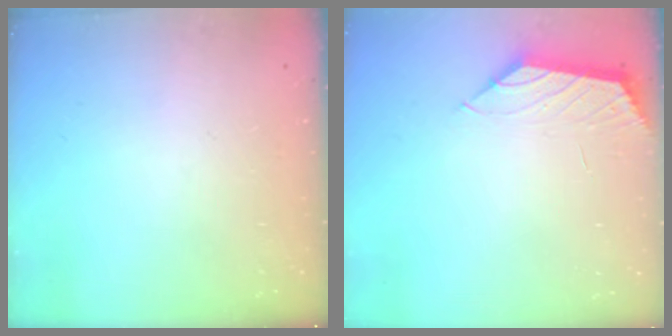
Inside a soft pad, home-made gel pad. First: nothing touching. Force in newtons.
{"total": 0.7, "press": 0.5, "slide": 0.5}